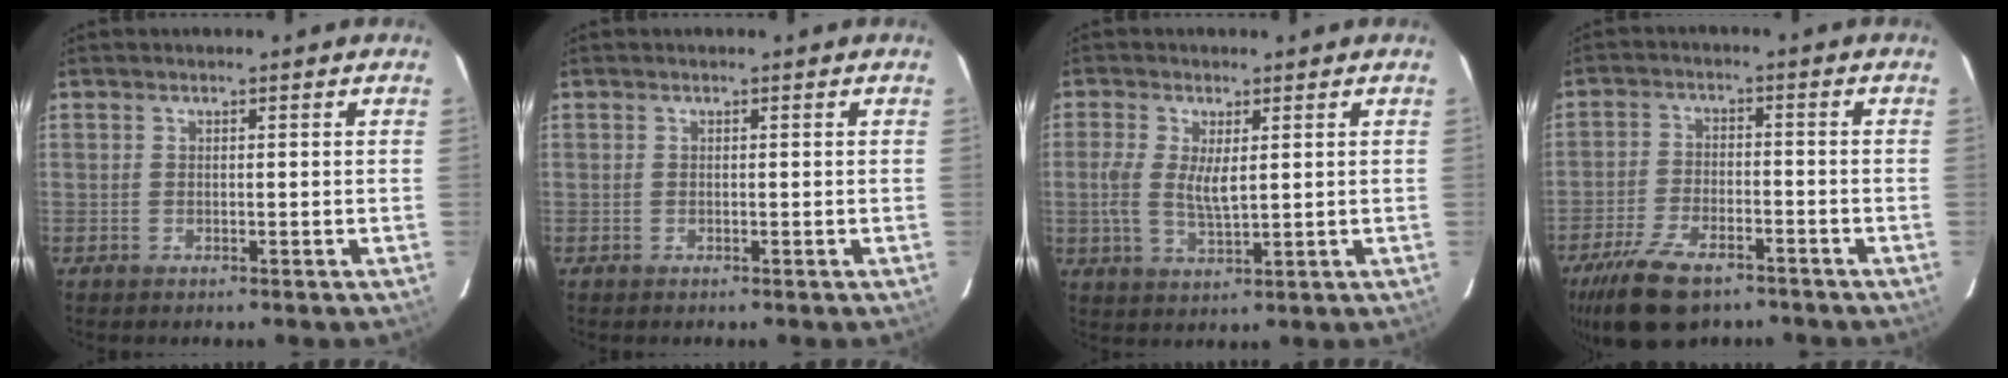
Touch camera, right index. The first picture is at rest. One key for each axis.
{"total": 0.0}
{"total": 5.6, "fx": 0.7, "fy": 2.1, "fz": 5.2, "tx": -0.109, "ty": -0.003, "tz": 0.010}
{"total": 12.9, "fx": -9.0, "fy": 5.9, "fz": 7.2, "tx": -0.172, "ty": -0.018, "tz": -0.159}